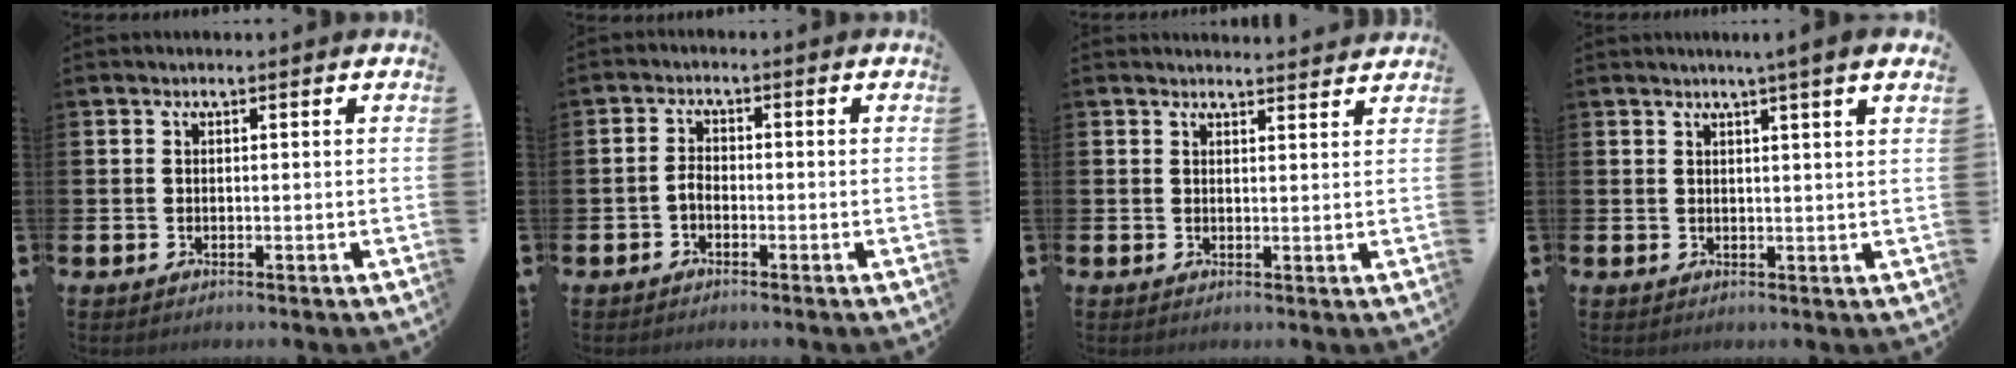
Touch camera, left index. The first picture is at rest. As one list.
[{"total": 1.7, "force": [-0.8, 0.9, 1.1], "torque": [-0.014, 0.001, -0.018]}, {"total": 2.2, "force": [2.2, 0.0, -0.1], "torque": [0.011, -0.018, 0.038]}, {"total": 2.8, "force": [2.2, -0.7, 1.5], "torque": [-0.016, -0.012, 0.036]}]